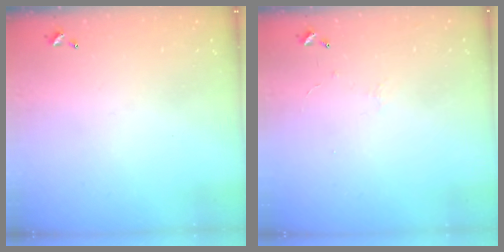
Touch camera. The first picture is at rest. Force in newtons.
{"total": 0.9, "press": 0.7, "slide": 0.5}